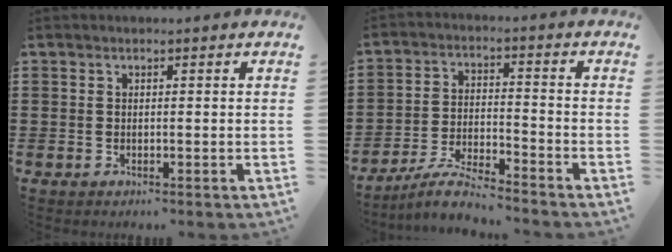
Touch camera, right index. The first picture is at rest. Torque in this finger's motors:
{"motor_torque": [0.32, 1.82, 0.07, 0.00]}